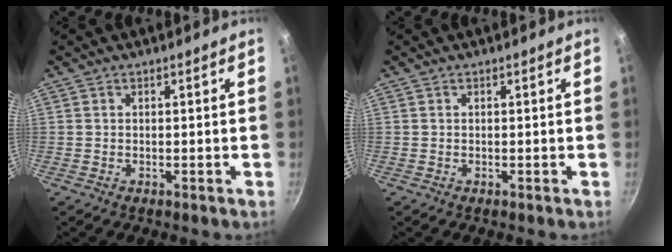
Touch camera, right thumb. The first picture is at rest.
{"total": 0.0}